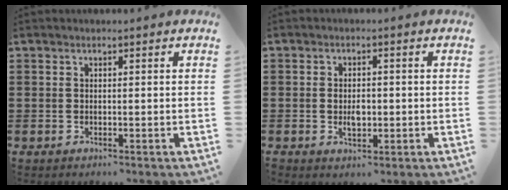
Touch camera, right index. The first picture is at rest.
{"total": 2.7, "force": [-0.3, 1.6, 2.2], "torque": [-0.035, 0.000, -0.006]}